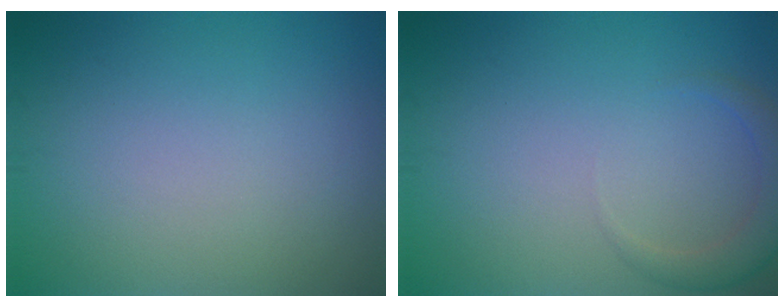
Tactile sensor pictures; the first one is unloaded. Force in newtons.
{"total": 2.3, "press": 2.3, "slide": 0.1}